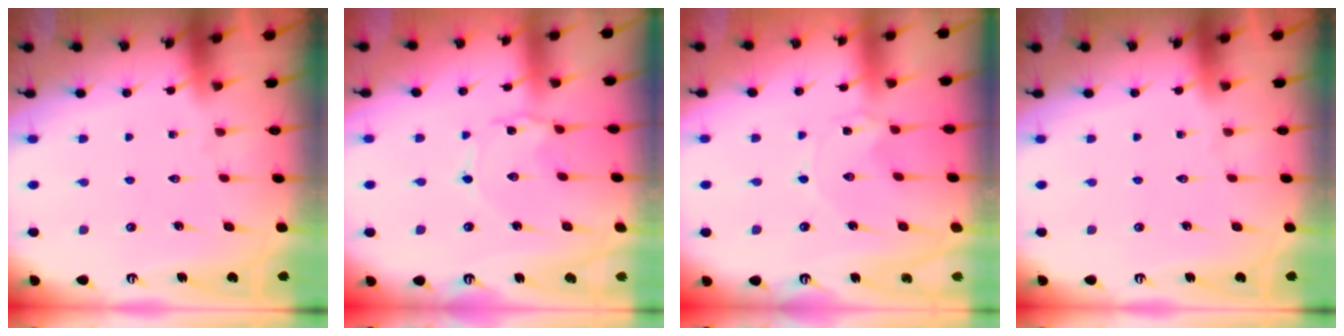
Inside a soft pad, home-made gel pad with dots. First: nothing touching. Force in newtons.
{"total": 1.0, "press": 1.0, "slide": 0.1}
{"total": 0.0}
{"total": 0.0}